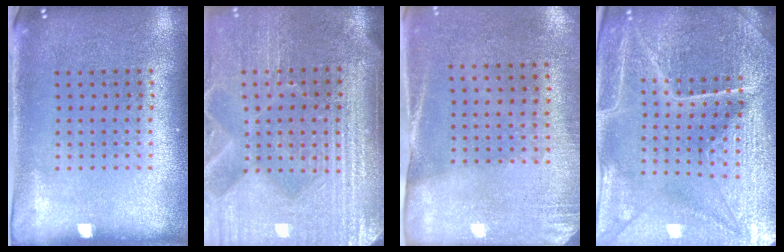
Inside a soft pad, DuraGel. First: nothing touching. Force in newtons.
{"total": 4.6, "press": 4.1, "slide": 2.2}
{"total": 2.7, "press": 2.3, "slide": 1.3}
{"total": 5.3, "press": 4.9, "slide": 1.9}